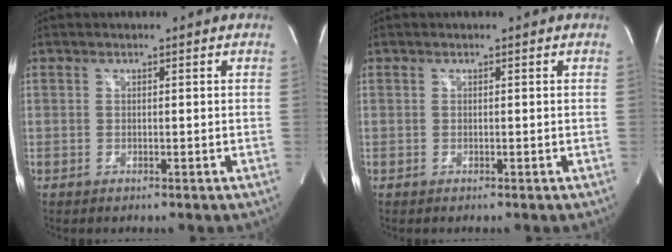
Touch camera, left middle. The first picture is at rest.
{"total": 0.0}